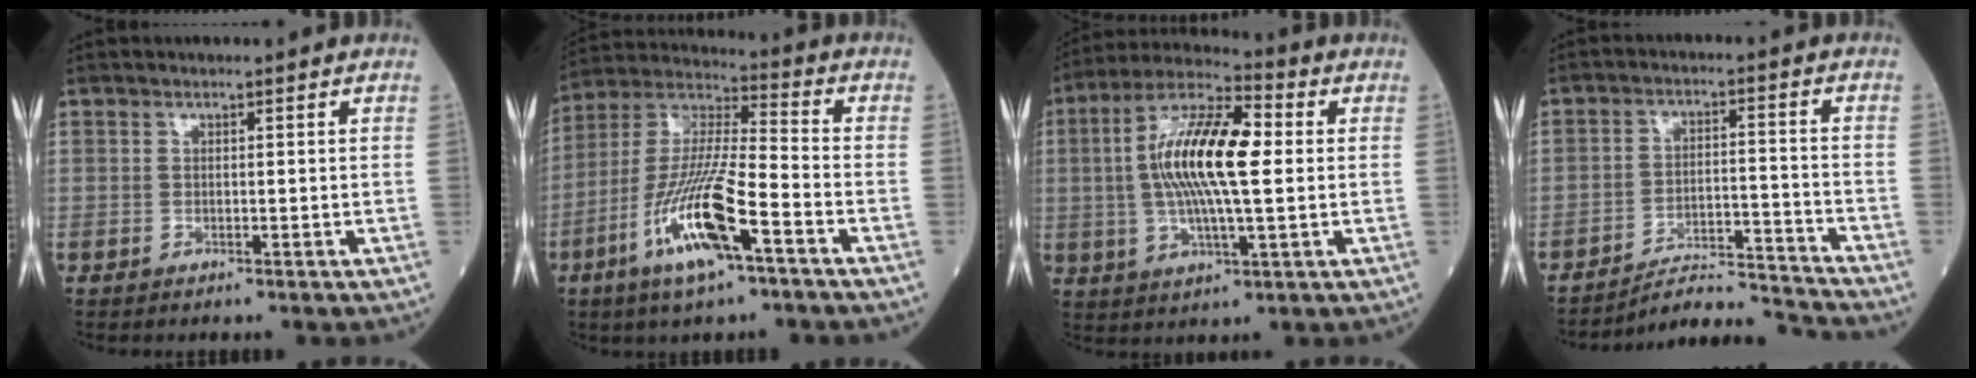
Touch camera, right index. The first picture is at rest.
{"total": 15.2, "force": [-6.8, 2.1, 13.4], "torque": [-0.275, -0.014, -0.128]}
{"total": 14.8, "force": [1.3, 3.5, 14.3], "torque": [-0.278, 0.021, 0.018]}
{"total": 7.4, "force": [-7.1, -1.6, -1.1], "torque": [0.013, 0.008, -0.116]}